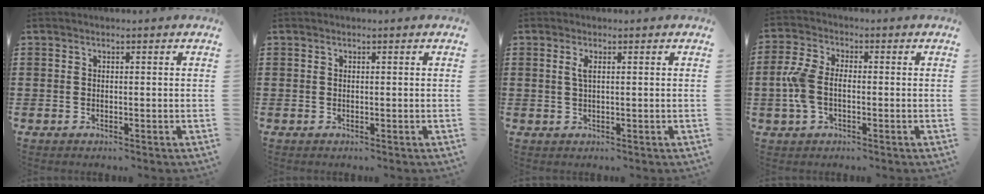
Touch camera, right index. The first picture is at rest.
{"total": 0.0}
{"total": 1.5, "force": [0.4, 0.3, 1.4], "torque": [-0.029, 0.002, 0.006]}
{"total": 5.5, "force": [-0.9, 3.4, 4.3], "torque": [-0.122, -0.008, -0.027]}